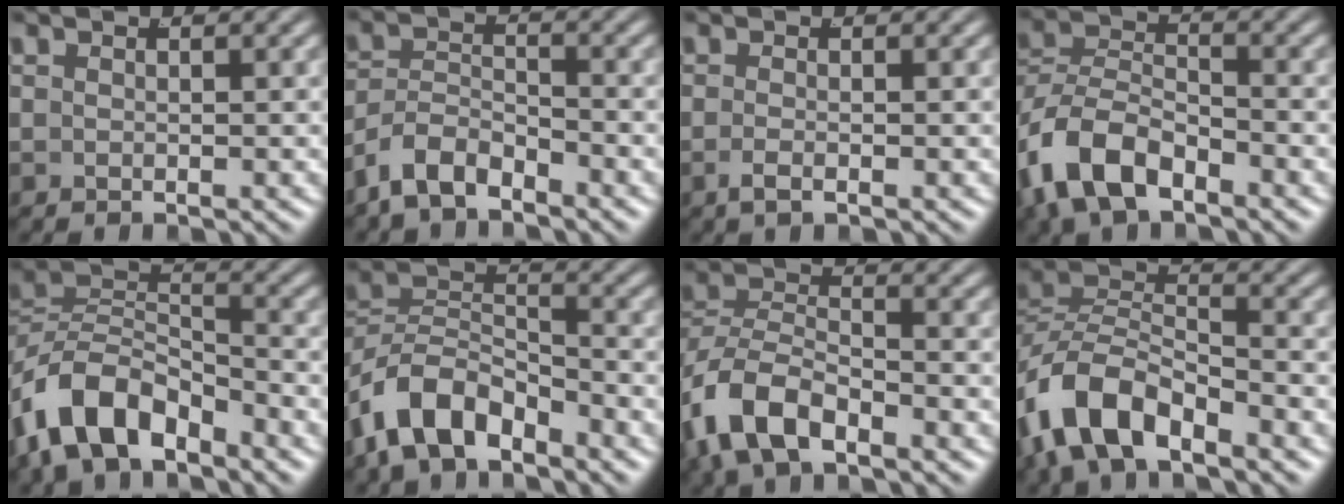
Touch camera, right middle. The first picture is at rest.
{"total": 5.2, "force": [-3.5, 3.3, 1.7], "torque": [-0.046, -0.003, -0.065]}
{"total": 1.2, "force": [-0.7, 0.1, 0.9], "torque": [-0.023, 0.003, -0.014]}
{"total": 6.6, "force": [-2.9, 4.6, 3.8], "torque": [-0.090, -0.003, -0.054]}
{"total": 7.5, "force": [-3.2, 5.1, 4.4], "torque": [-0.094, -0.009, -0.057]}
{"total": 6.8, "force": [-3.4, 4.7, 3.6], "torque": [-0.079, -0.005, -0.061]}
{"total": 6.0, "force": [-2.5, 4.1, 3.5], "torque": [-0.089, -0.003, -0.048]}
{"total": 6.1, "force": [-2.7, 3.8, 4.0], "torque": [-0.099, -0.005, -0.049]}